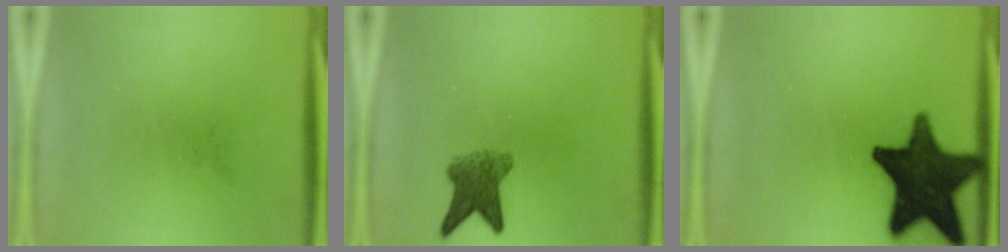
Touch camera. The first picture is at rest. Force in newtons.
{"total": 5.2}
{"total": 17.9}